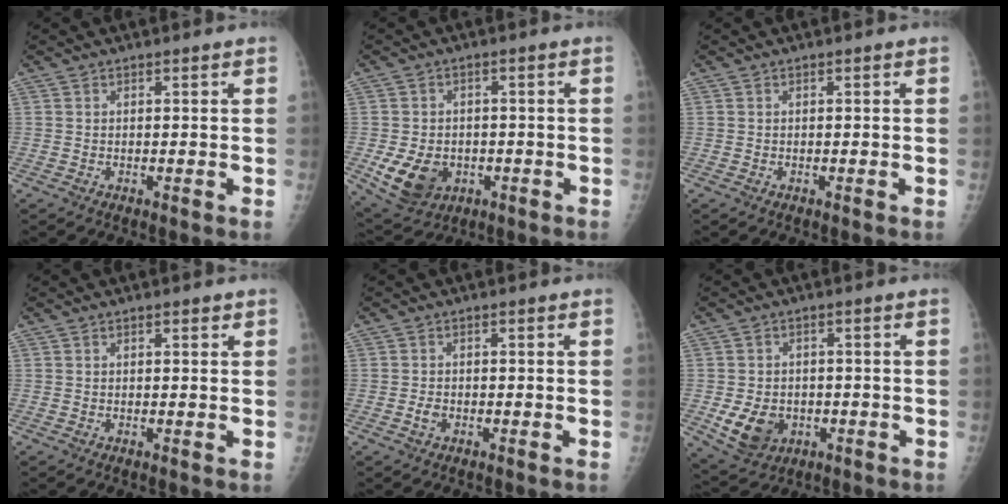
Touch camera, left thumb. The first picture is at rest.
{"total": 9.3, "force": [-2.8, 7.2, 5.3], "torque": [-0.083, 0.006, -0.031]}
{"total": 0.0}
{"total": 0.8, "force": [0.6, 0.4, 0.5], "torque": [-0.002, -0.001, 0.007]}
{"total": 1.4, "force": [-0.8, 1.0, 0.7], "torque": [-0.014, 0.004, -0.016]}
{"total": 7.8, "force": [-2.2, 6.2, 4.3], "torque": [-0.061, 0.006, -0.021]}